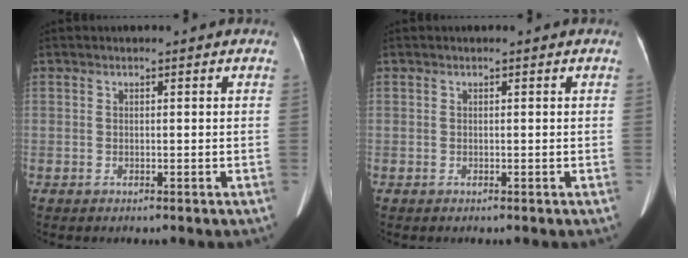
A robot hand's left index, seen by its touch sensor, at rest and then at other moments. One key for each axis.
{"total": 0.0}